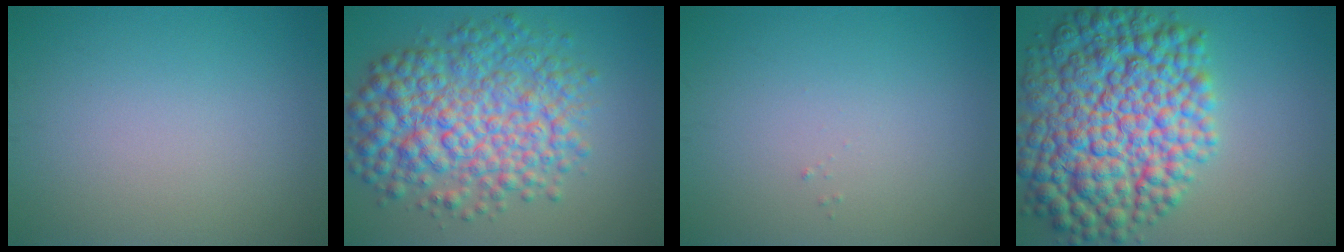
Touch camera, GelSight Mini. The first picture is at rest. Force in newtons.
{"total": 9.3, "press": 9.3, "slide": 0.1}
{"total": 0.0}
{"total": 13.7, "press": 13.7, "slide": 0.1}